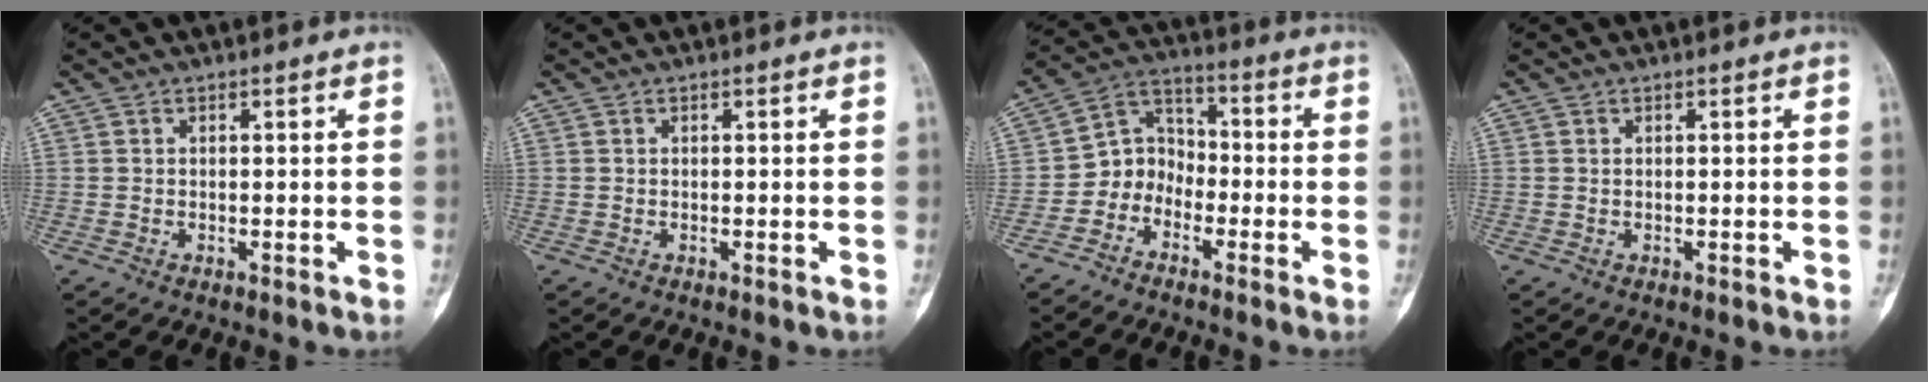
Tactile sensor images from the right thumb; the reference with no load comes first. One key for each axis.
{"total": 0.0}
{"total": 7.1, "fx": -3.2, "fy": 5.9, "fz": 2.5, "tx": -0.011, "ty": 0.056, "tz": -0.074}
{"total": 0.0}